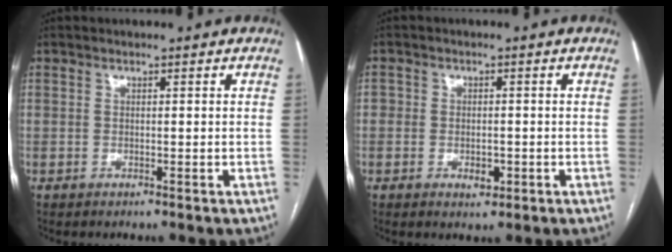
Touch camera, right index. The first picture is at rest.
{"total": 3.5, "force": [-1.1, 2.5, 2.2], "torque": [-0.030, 0.003, -0.011]}